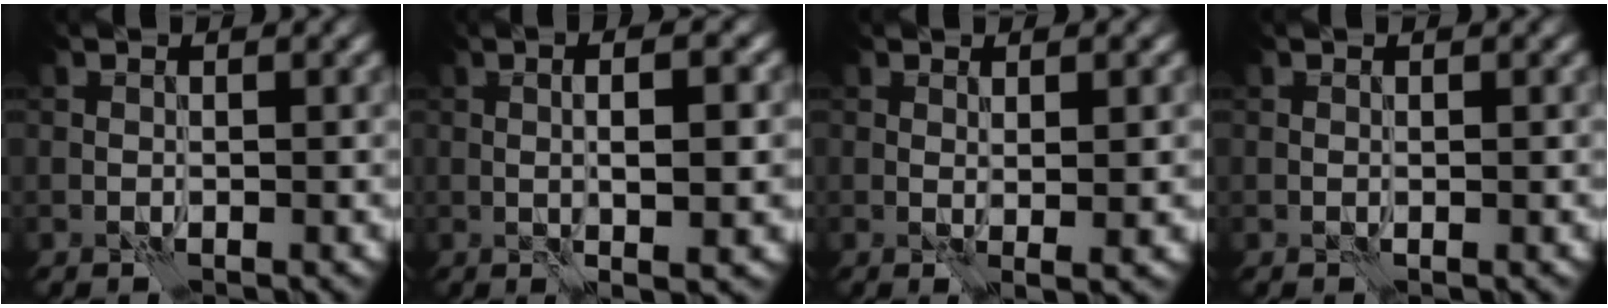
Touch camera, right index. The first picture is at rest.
{"total": 5.8, "force": [0.2, 1.3, 5.6], "torque": [-0.080, 0.007, 0.001]}
{"total": 2.5, "force": [0.4, 0.4, 2.4], "torque": [-0.037, -0.001, 0.006]}
{"total": 0.0}